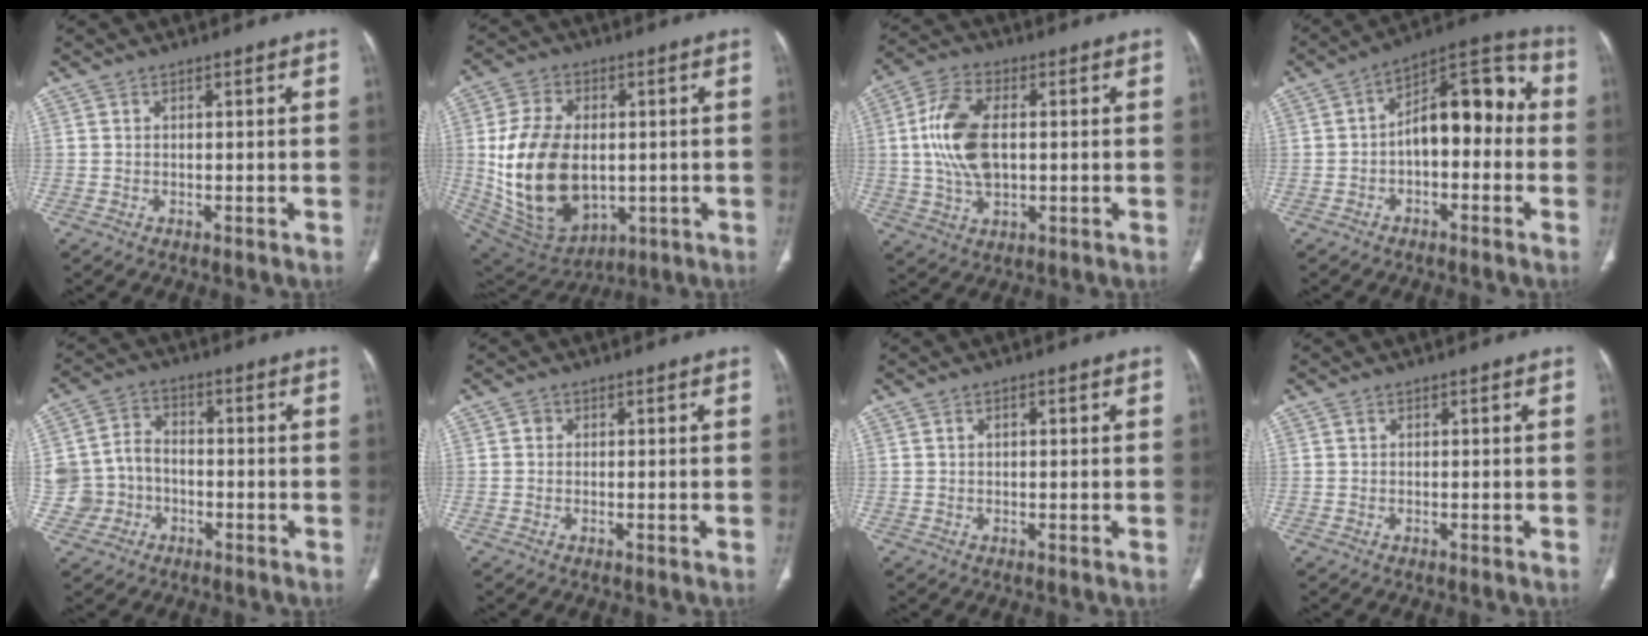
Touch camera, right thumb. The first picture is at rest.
{"total": 20.7, "force": [-0.7, 13.7, 15.5], "torque": [-0.279, -0.010, 0.014]}
{"total": 12.4, "force": [1.0, 7.0, 10.2], "torque": [-0.207, 0.008, 0.021]}
{"total": 13.7, "force": [-0.8, 7.5, 11.4], "torque": [-0.131, 0.050, -0.028]}
{"total": 8.1, "force": [-2.2, 7.4, 2.2], "torque": [-0.021, 0.030, -0.039]}
{"total": 0.8, "force": [0.1, 0.8, 0.3], "torque": [0.000, 0.003, 0.000]}
{"total": 1.2, "force": [0.4, 0.7, 0.9], "torque": [-0.014, 0.005, 0.006]}
{"total": 0.0}